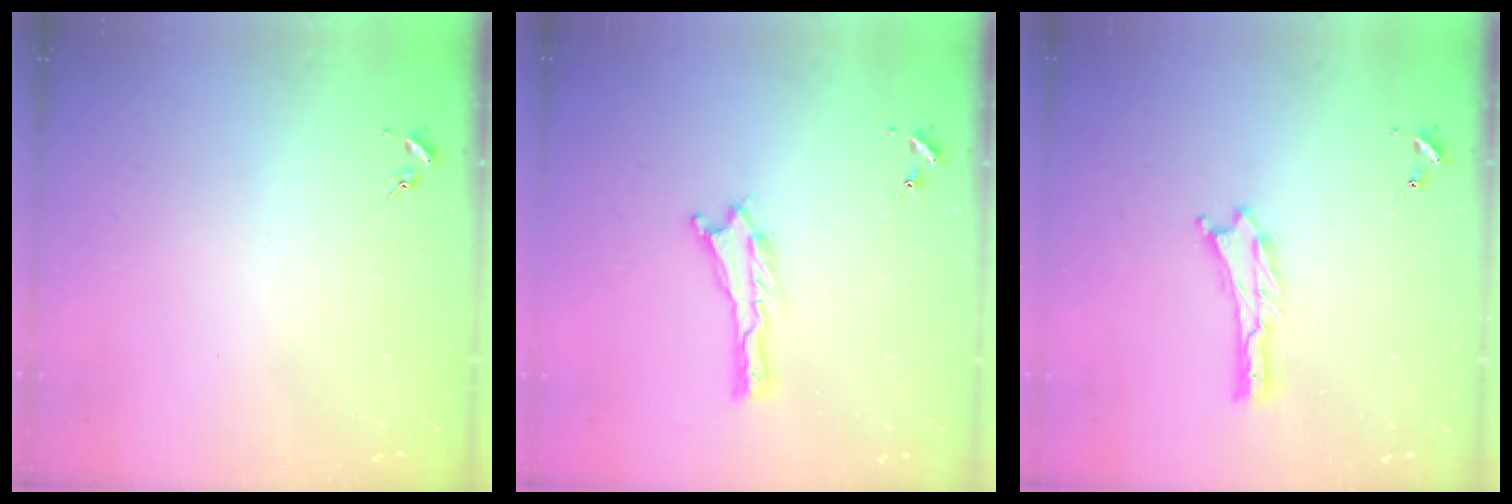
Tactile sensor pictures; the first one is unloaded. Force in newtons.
{"total": 0.0}
{"total": 0.0}